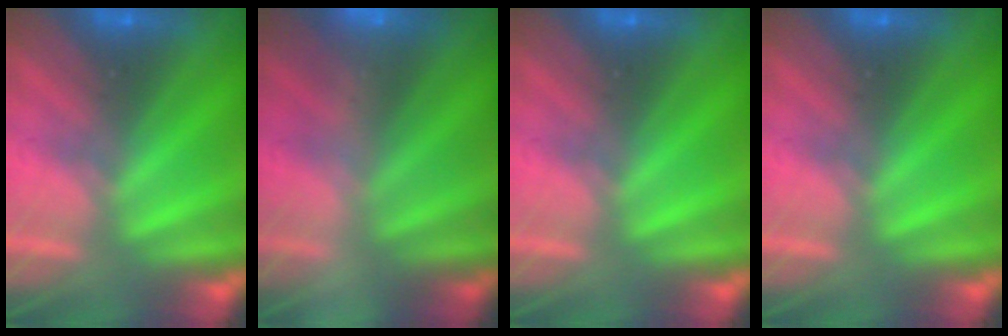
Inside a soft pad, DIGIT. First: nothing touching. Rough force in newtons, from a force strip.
{"total": 2.2}
{"total": 0.0}
{"total": 0.0}